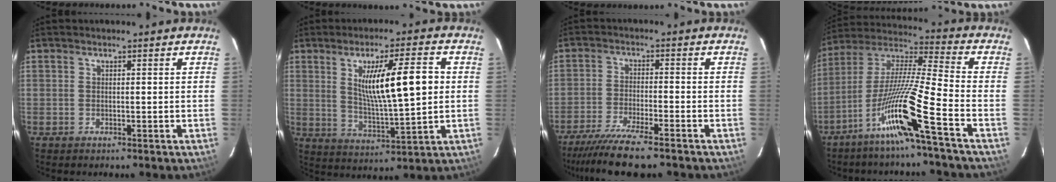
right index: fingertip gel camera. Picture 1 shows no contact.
{"total": 12.5, "force": [2.4, 1.3, 12.1], "torque": [-0.203, -0.001, 0.047]}
{"total": 10.7, "force": [-8.9, 0.1, 5.9], "torque": [-0.092, -0.029, -0.146]}
{"total": 15.9, "force": [-8.1, -1.8, 13.5], "torque": [-0.274, -0.021, -0.158]}